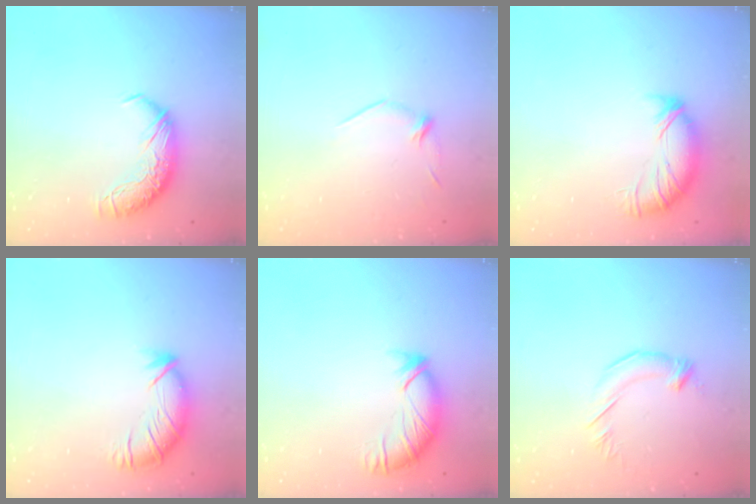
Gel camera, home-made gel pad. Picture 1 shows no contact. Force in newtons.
{"total": 7.0, "press": 6.9, "slide": 0.9}
{"total": 3.9, "press": 3.5, "slide": 1.9}
{"total": 2.8, "press": 2.0, "slide": 2.0}
{"total": 3.1, "press": 3.0, "slide": 0.8}
{"total": 2.9, "press": 2.9, "slide": 0.5}